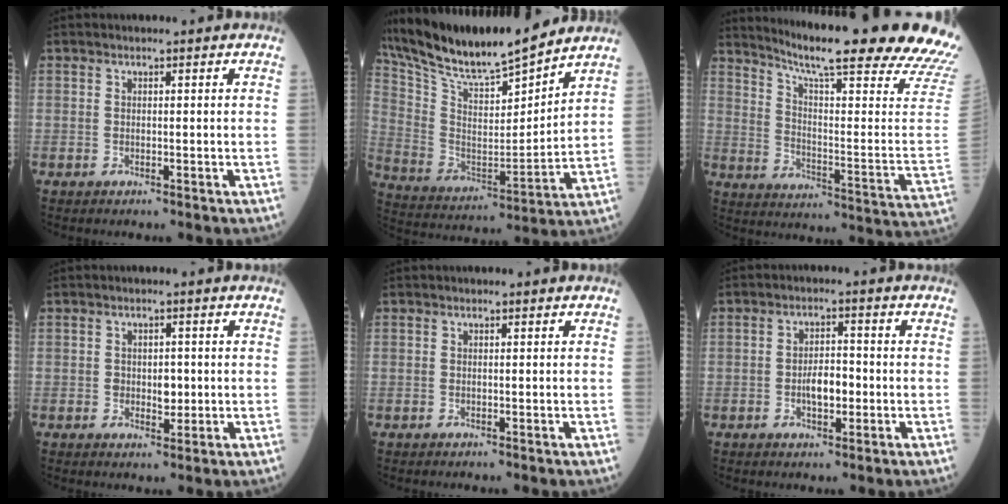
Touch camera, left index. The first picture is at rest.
{"total": 19.7, "force": [17.7, 1.6, 8.5], "torque": [-0.171, -0.002, 0.311]}
{"total": 28.8, "force": [24.5, 0.4, 15.0], "torque": [-0.212, -0.112, 0.307]}
{"total": 2.6, "force": [-0.1, 1.7, 2.0], "torque": [-0.029, 0.001, 0.002]}
{"total": 0.0}
{"total": 4.1, "force": [-1.0, 1.8, 3.6], "torque": [-0.065, 0.006, -0.018]}